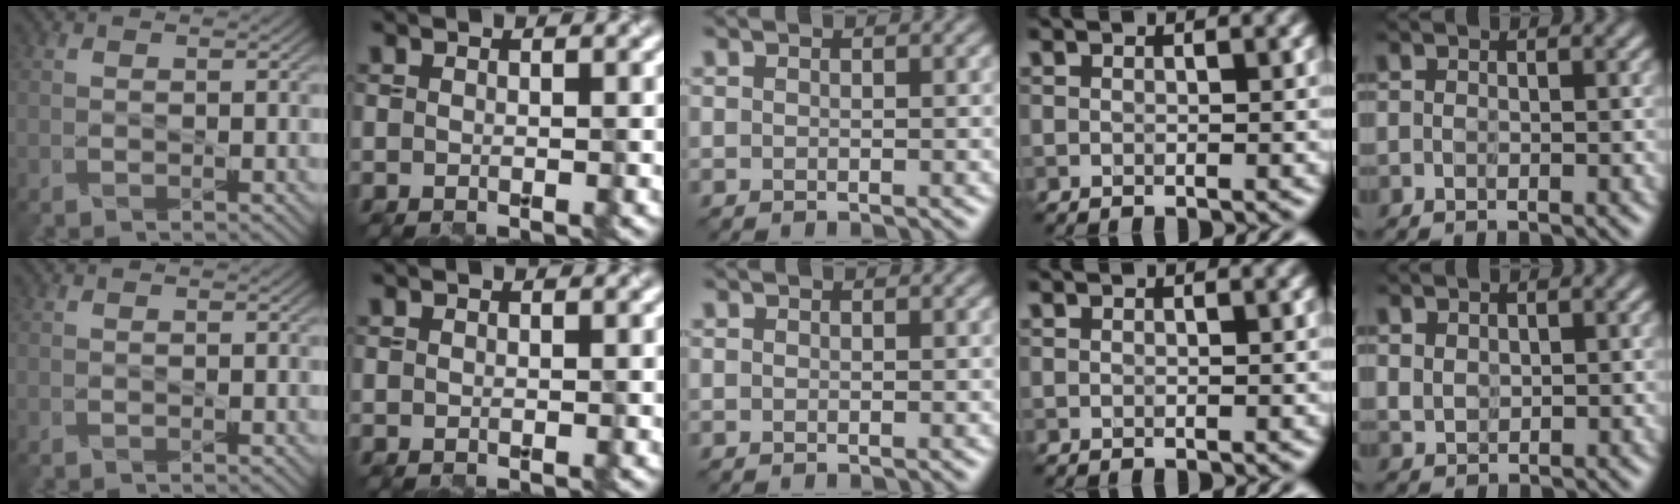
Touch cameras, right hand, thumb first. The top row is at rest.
{"little": {"total": 1.3, "force": [1.0, 0.6, 0.5], "torque": [-0.036, 0.001, 0.022]}}